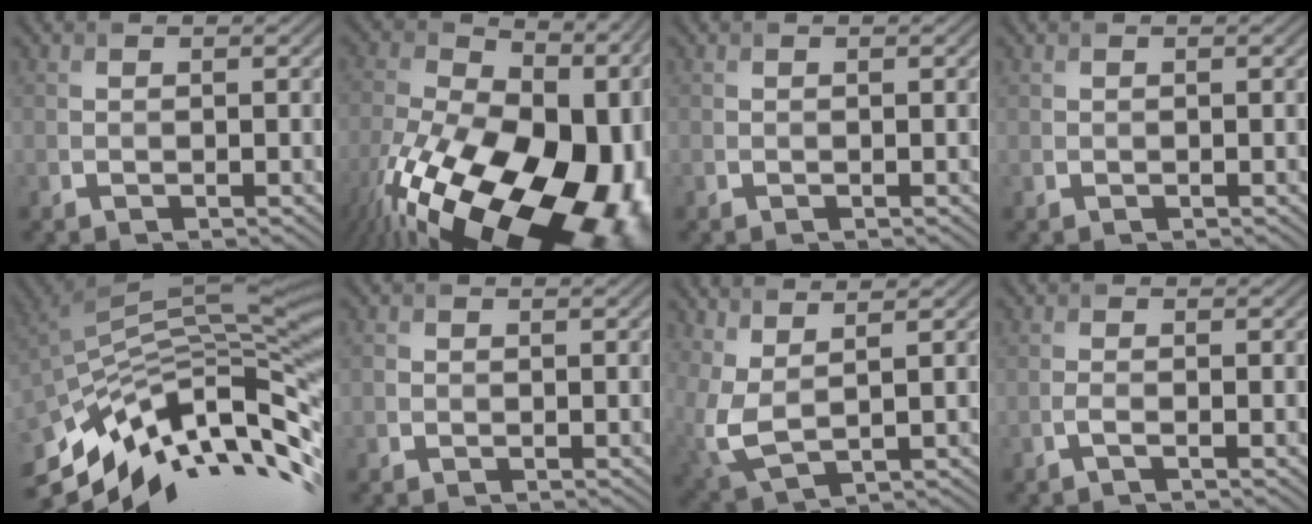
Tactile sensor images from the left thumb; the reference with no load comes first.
{"total": 22.8, "force": [-9.7, 12.5, 16.5], "torque": [-0.285, -0.058, -0.135]}
{"total": 0.0}
{"total": 0.0}
{"total": 12.8, "force": [-6.8, 3.8, 10.2], "torque": [-0.206, 0.007, -0.120]}
{"total": 0.8, "force": [-0.2, 0.7, 0.2], "torque": [-0.005, -0.005, -0.007]}
{"total": 5.7, "force": [2.7, 2.2, 4.5], "torque": [-0.127, -0.006, 0.063]}
{"total": 1.1, "force": [-0.5, 0.1, 1.0], "torque": [-0.020, 0.003, -0.015]}